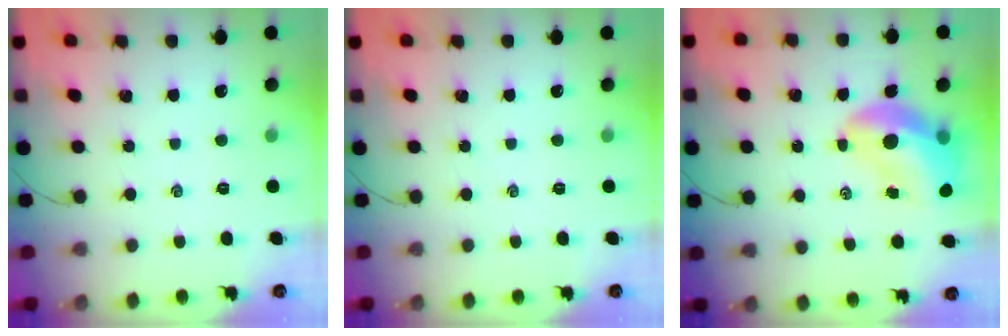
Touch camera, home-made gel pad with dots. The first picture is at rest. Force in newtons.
{"total": 0.0}
{"total": 12.7, "press": 12.1, "slide": 3.8}